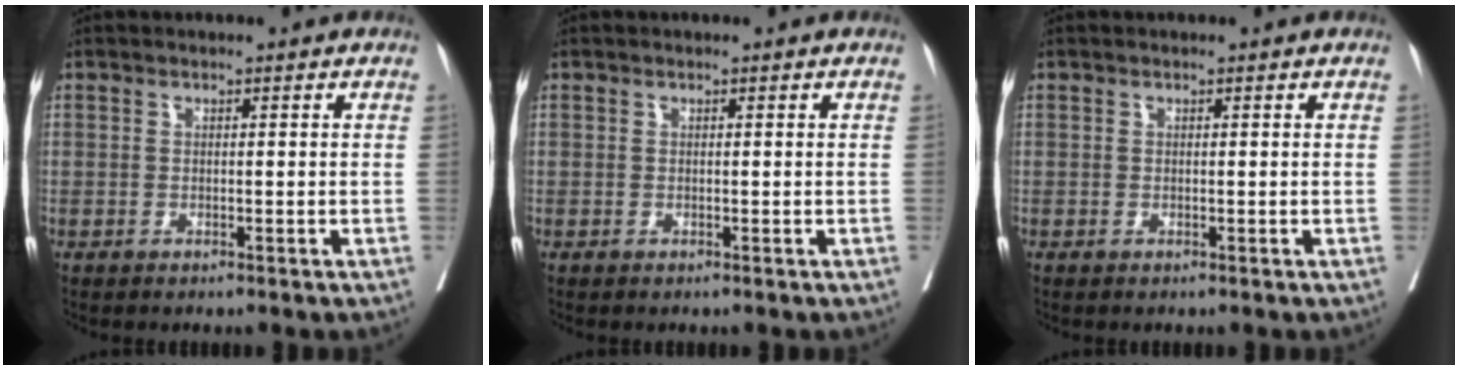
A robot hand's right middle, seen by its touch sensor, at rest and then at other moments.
{"total": 0.0}
{"total": 0.0}